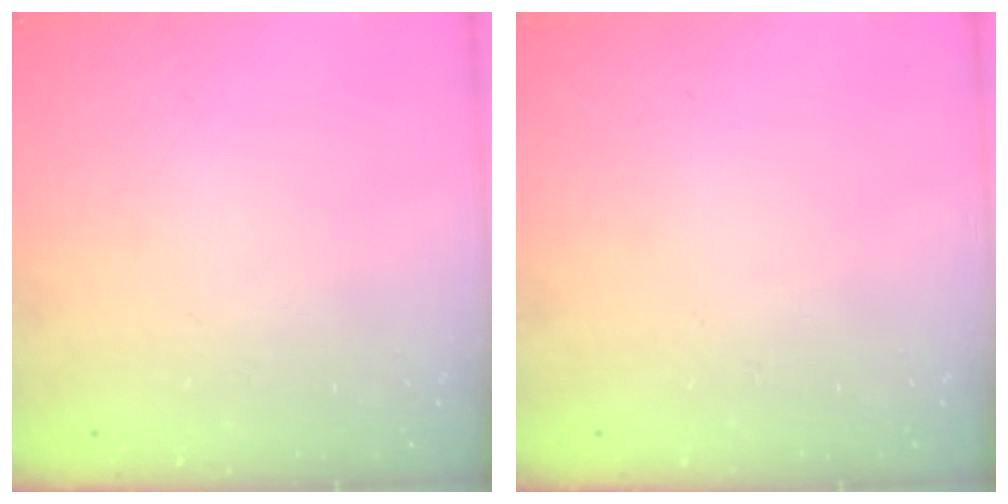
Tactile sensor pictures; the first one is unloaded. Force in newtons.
{"total": 0.0}